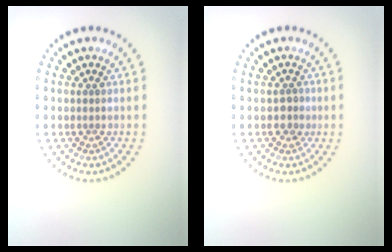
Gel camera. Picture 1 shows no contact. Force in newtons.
{"total": 1.3, "press": 1.2, "slide": 0.5}